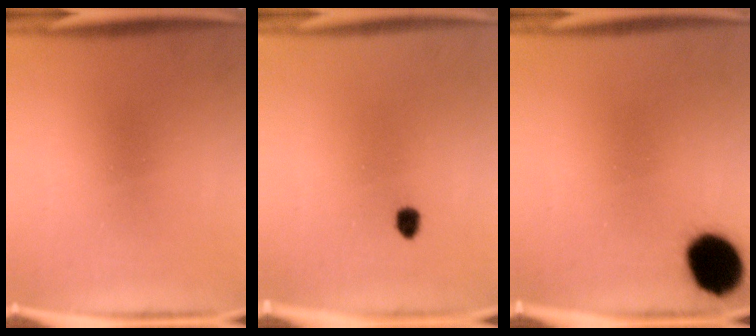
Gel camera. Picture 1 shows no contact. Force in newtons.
{"total": 1.8}
{"total": 13.1}